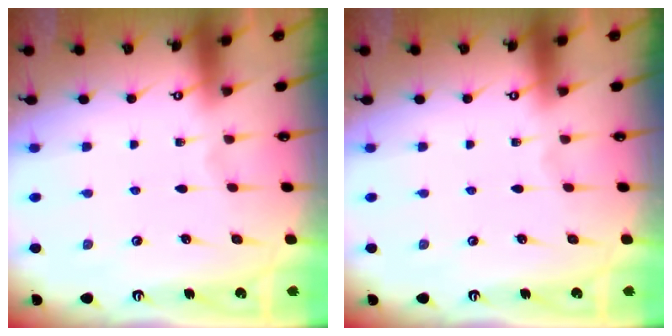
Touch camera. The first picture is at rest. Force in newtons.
{"total": 0.0}